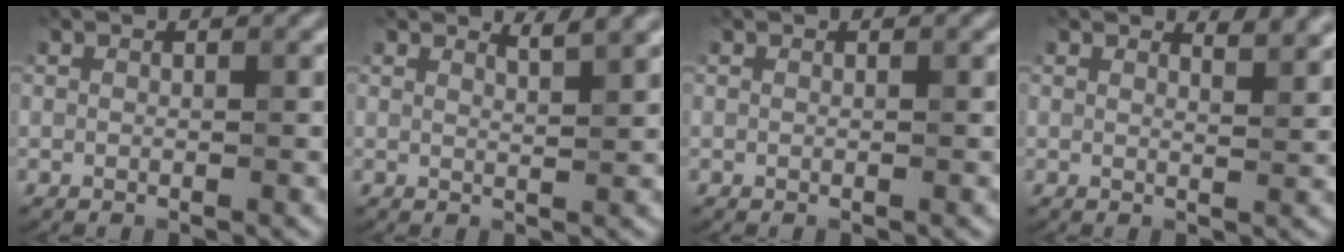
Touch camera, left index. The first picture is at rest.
{"total": 1.7, "force": [1.5, 0.3, 0.7], "torque": [0.000, 0.003, 0.019]}
{"total": 0.0}
{"total": 2.3, "force": [2.0, 0.5, 1.0], "torque": [-0.005, -0.002, 0.025]}